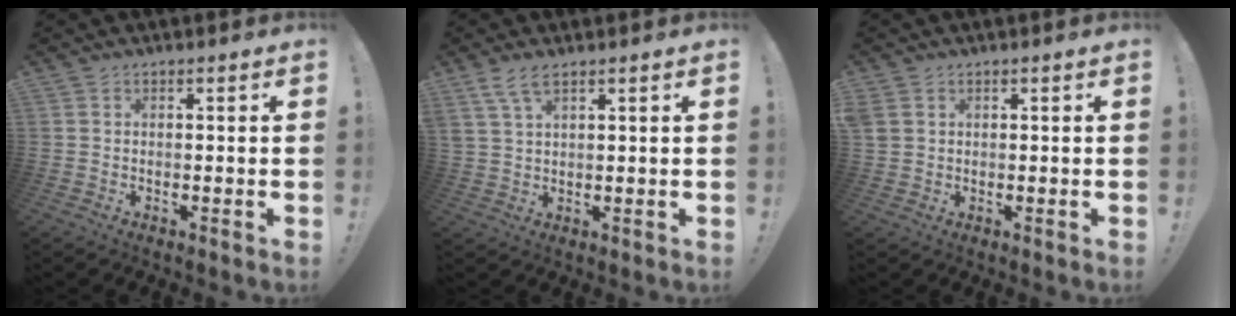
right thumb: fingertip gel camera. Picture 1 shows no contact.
{"total": 5.4, "force": [3.6, 1.6, 3.6], "torque": [-0.075, -0.008, 0.069]}
{"total": 2.8, "force": [1.3, 2.1, 1.3], "torque": [-0.019, 0.000, 0.026]}